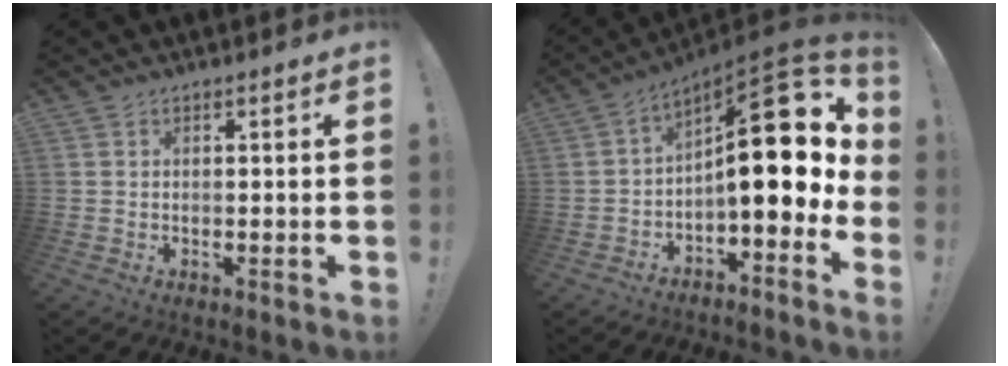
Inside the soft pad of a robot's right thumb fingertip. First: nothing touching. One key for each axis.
{"total": 18.8, "fx": 3.4, "fy": 6.9, "fz": 17.1, "tx": -0.233, "ty": -0.025, "tz": 0.061}